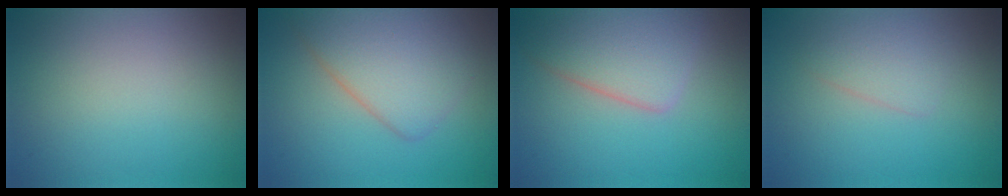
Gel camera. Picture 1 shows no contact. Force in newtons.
{"total": 5.2, "press": 5.2, "slide": 0.5}
{"total": 5.6, "press": 5.6, "slide": 0.3}
{"total": 2.1, "press": 2.1, "slide": 0.0}